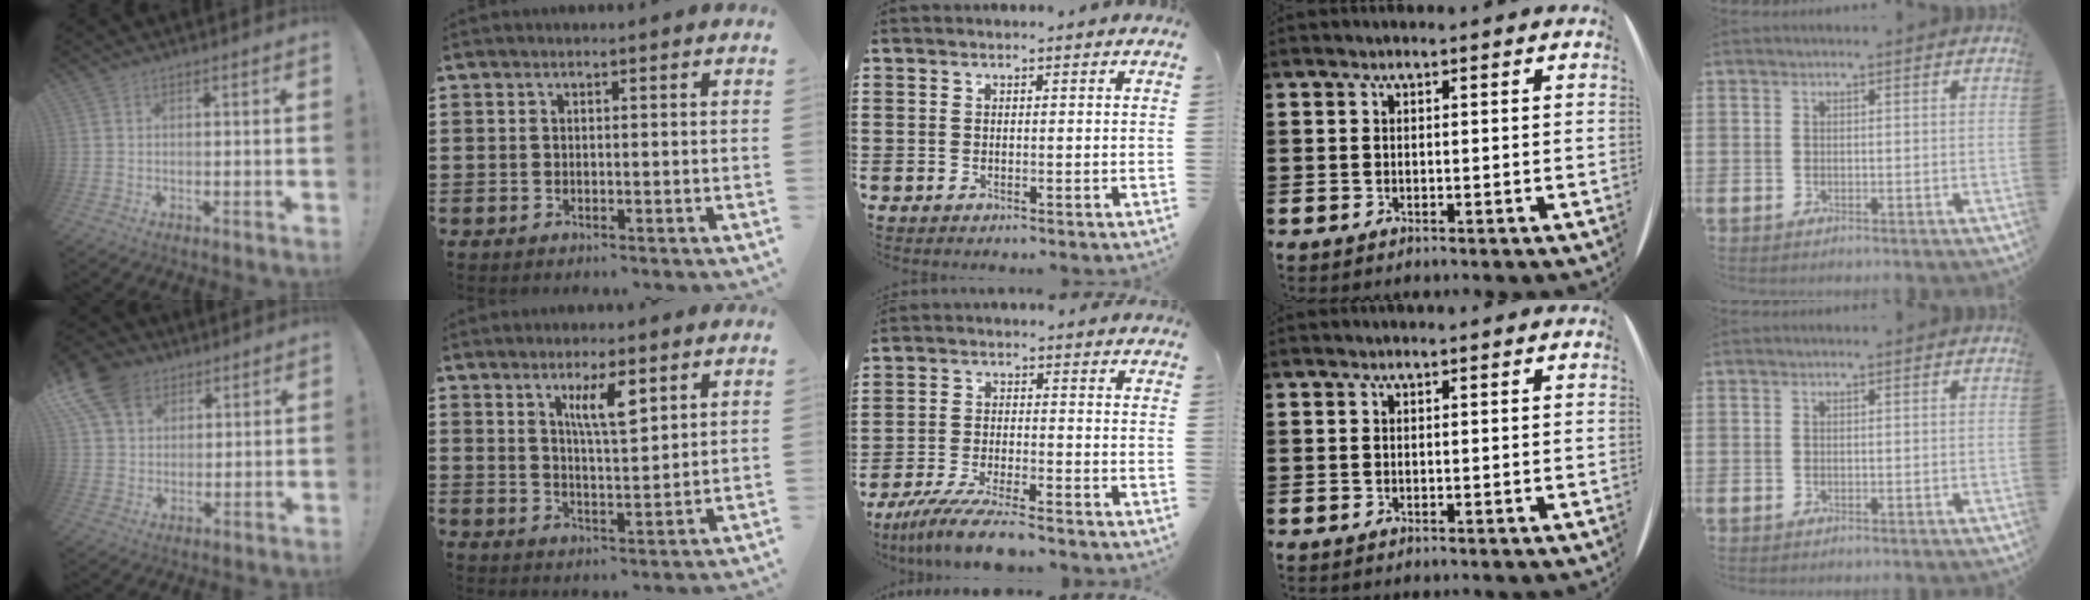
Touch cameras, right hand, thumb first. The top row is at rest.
{"thumb": {"total": 12.7, "force": [7.0, 9.0, 5.5], "torque": [-0.098, -0.038, 0.139]}, "index": {"total": 5.8, "force": [3.1, 1.4, 4.6], "torque": [-0.091, 0.004, 0.051]}, "middle": {"total": 7.1, "force": [-6.3, 0.1, 3.3], "torque": [-0.073, -0.011, -0.119]}}